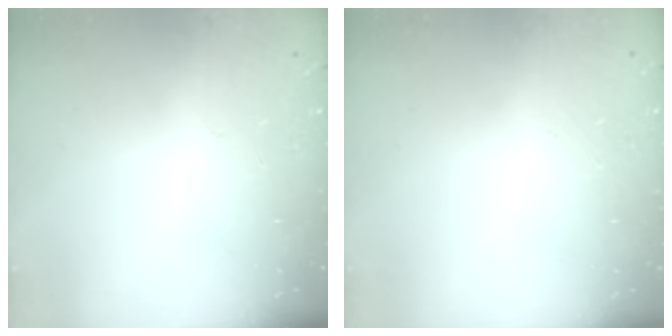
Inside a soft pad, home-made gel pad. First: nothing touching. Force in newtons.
{"total": 0.0}